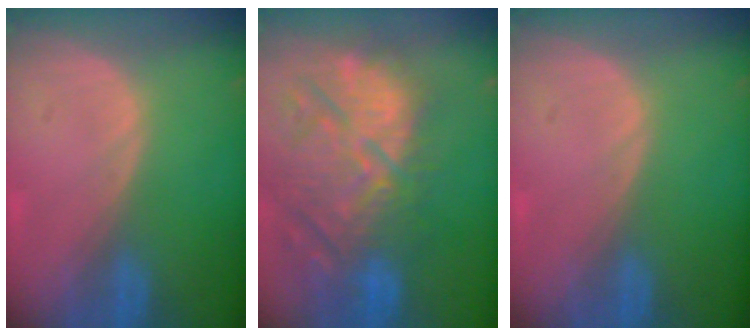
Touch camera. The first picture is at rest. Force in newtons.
{"total": 14.0, "press": 12.5, "slide": 6.2}
{"total": 0.0}